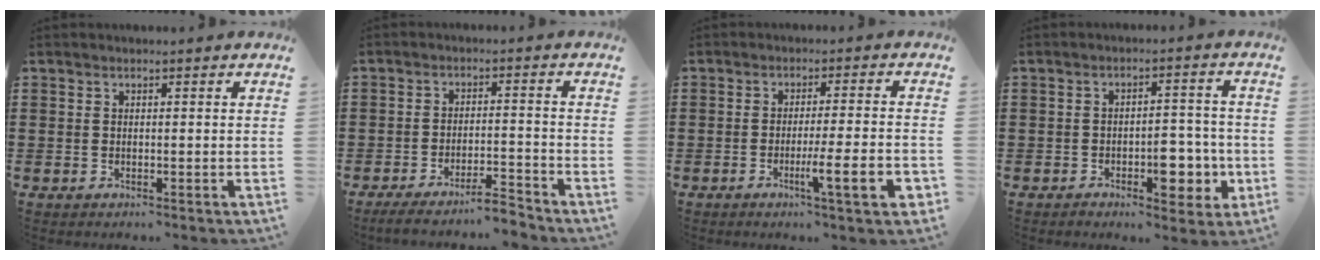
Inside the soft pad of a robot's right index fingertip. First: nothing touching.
{"total": 4.9, "force": [-4.5, 0.0, 2.0], "torque": [-0.040, -0.010, -0.087]}
{"total": 8.3, "force": [-3.0, 0.6, 7.8], "torque": [-0.123, -0.006, -0.049]}
{"total": 6.7, "force": [-2.6, 3.3, 5.2], "torque": [-0.058, 0.003, -0.046]}